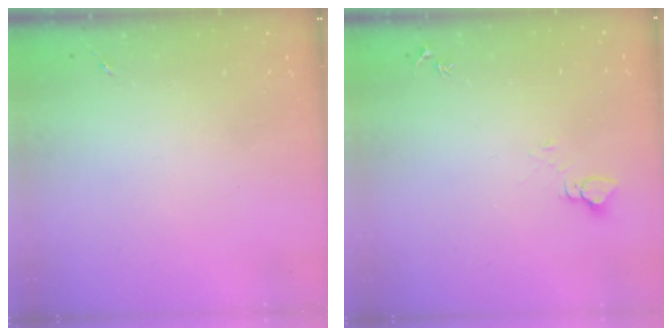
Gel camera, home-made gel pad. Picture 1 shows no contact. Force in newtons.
{"total": 3.7, "press": 3.7, "slide": 0.3}